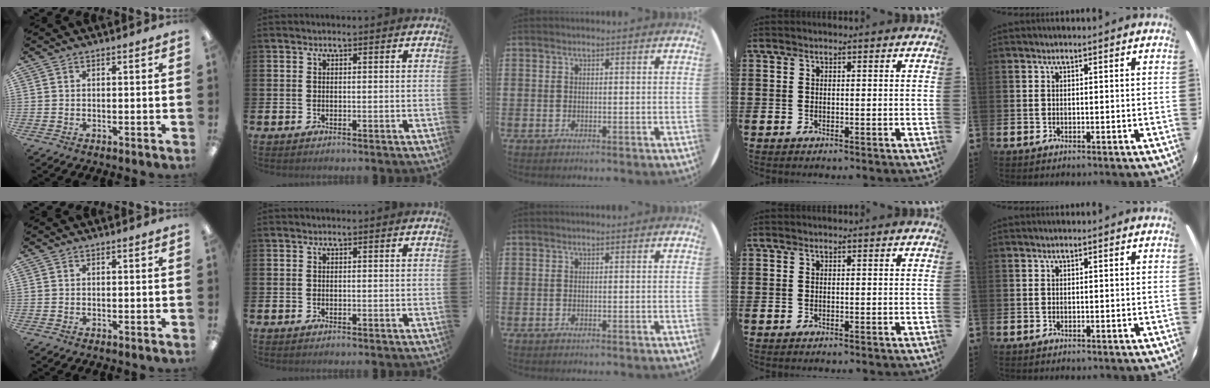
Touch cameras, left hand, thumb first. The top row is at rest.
{}